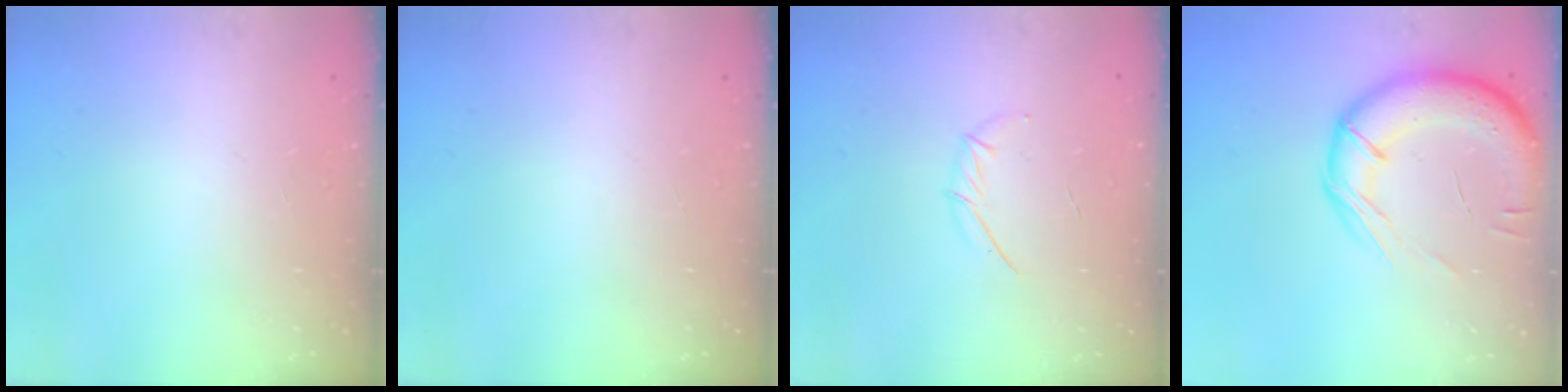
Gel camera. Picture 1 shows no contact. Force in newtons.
{"total": 0.0}
{"total": 4.0, "press": 4.0, "slide": 0.7}
{"total": 16.7, "press": 16.5, "slide": 2.5}